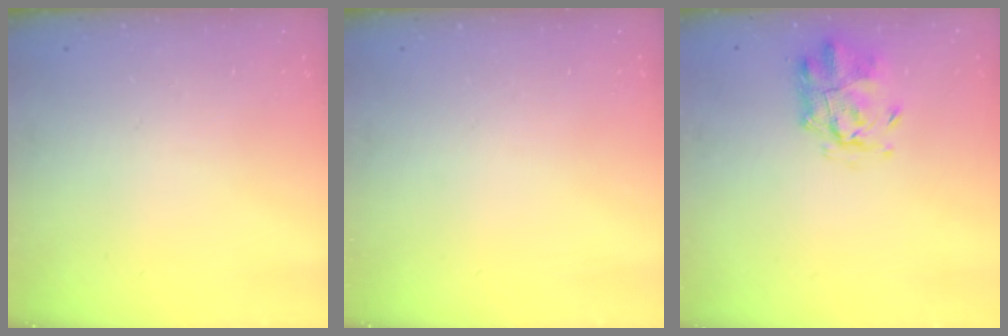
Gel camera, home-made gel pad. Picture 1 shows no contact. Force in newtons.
{"total": 0.0}
{"total": 3.5, "press": 3.2, "slide": 1.5}